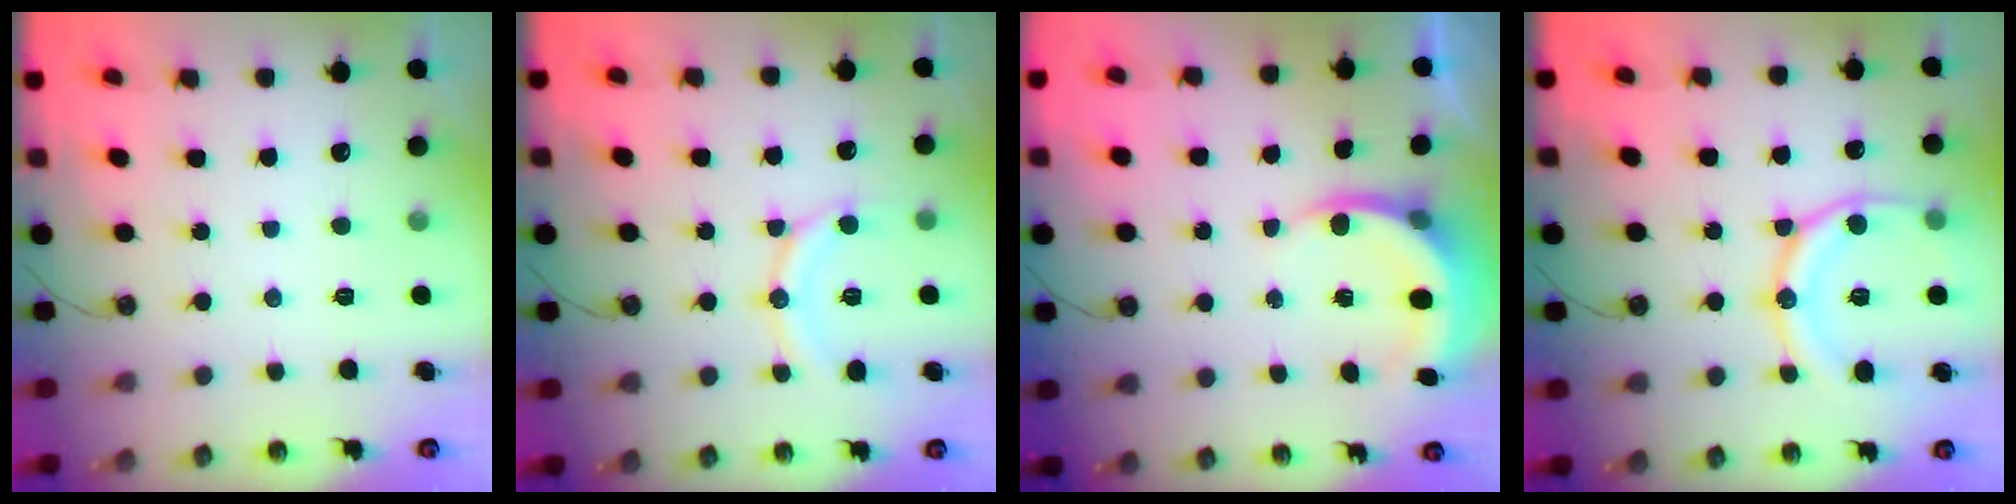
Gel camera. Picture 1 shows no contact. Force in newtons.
{"total": 11.9, "press": 11.8, "slide": 1.3}
{"total": 4.9, "press": 4.9, "slide": 0.1}
{"total": 16.9, "press": 16.8, "slide": 1.7}